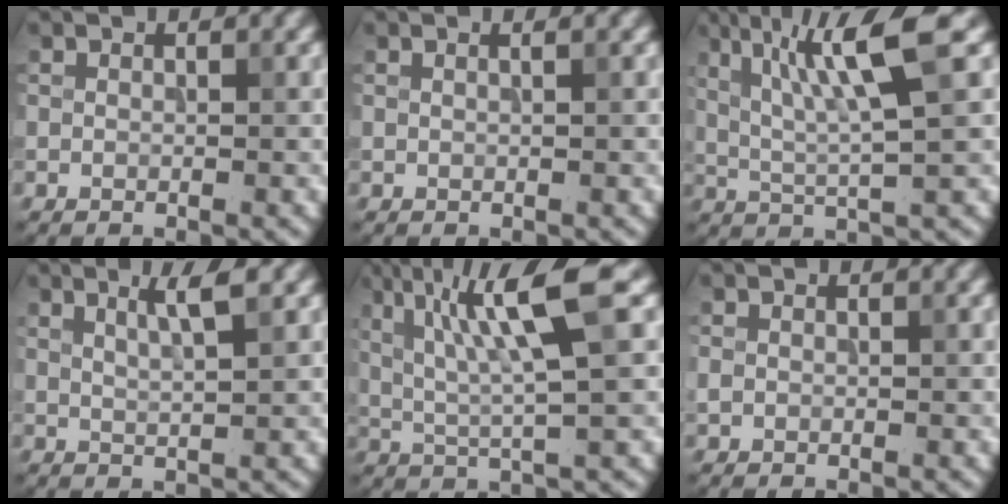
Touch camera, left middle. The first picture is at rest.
{"total": 1.0, "force": [0.5, 0.4, 0.8], "torque": [-0.005, -0.002, -0.003]}
{"total": 7.3, "force": [2.6, 0.9, 6.8], "torque": [-0.123, 0.009, 0.048]}
{"total": 2.6, "force": [1.4, 0.4, 2.1], "torque": [-0.029, 0.003, 0.021]}
{"total": 8.3, "force": [2.7, 1.0, 7.7], "torque": [-0.135, 0.012, 0.048]}
{"total": 0.7, "force": [-0.1, 0.6, 0.3], "torque": [-0.002, -0.003, -0.003]}